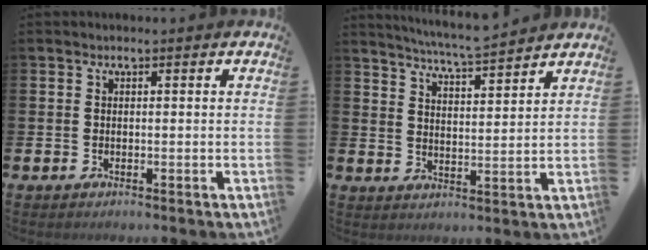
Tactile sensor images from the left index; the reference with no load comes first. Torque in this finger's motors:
{"motor_torque": [0.57, -0.55, 0.14, 0.11]}